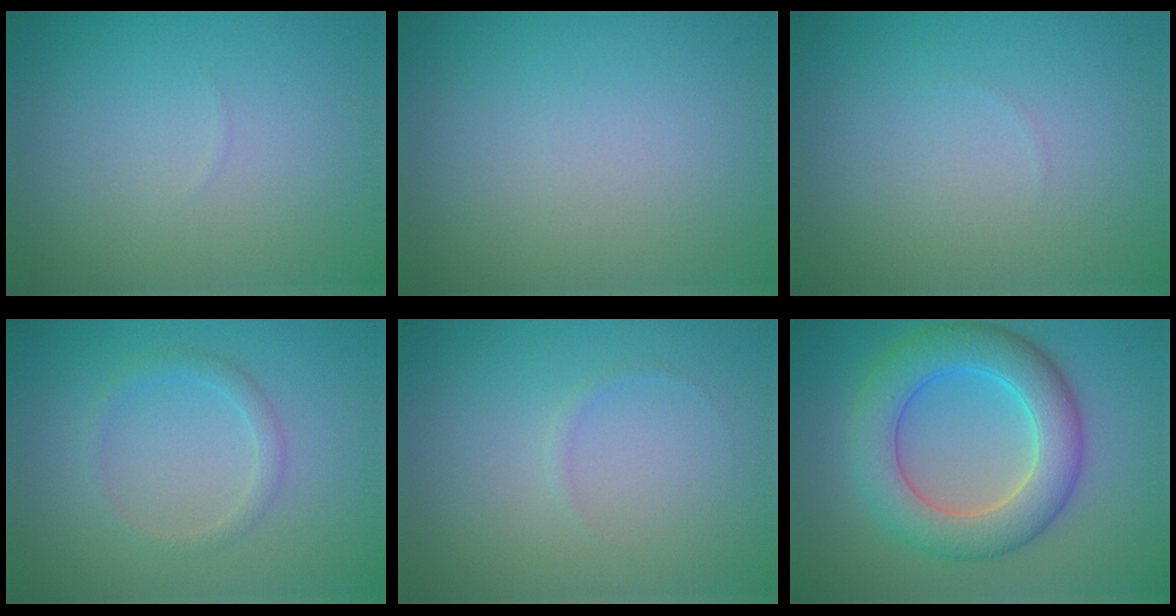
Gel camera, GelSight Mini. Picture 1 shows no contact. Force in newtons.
{"total": 0.0}
{"total": 0.0}
{"total": 1.5, "press": 1.5, "slide": 0.1}
{"total": 1.2, "press": 1.2, "slide": 0.2}
{"total": 7.5, "press": 7.5, "slide": 0.2}